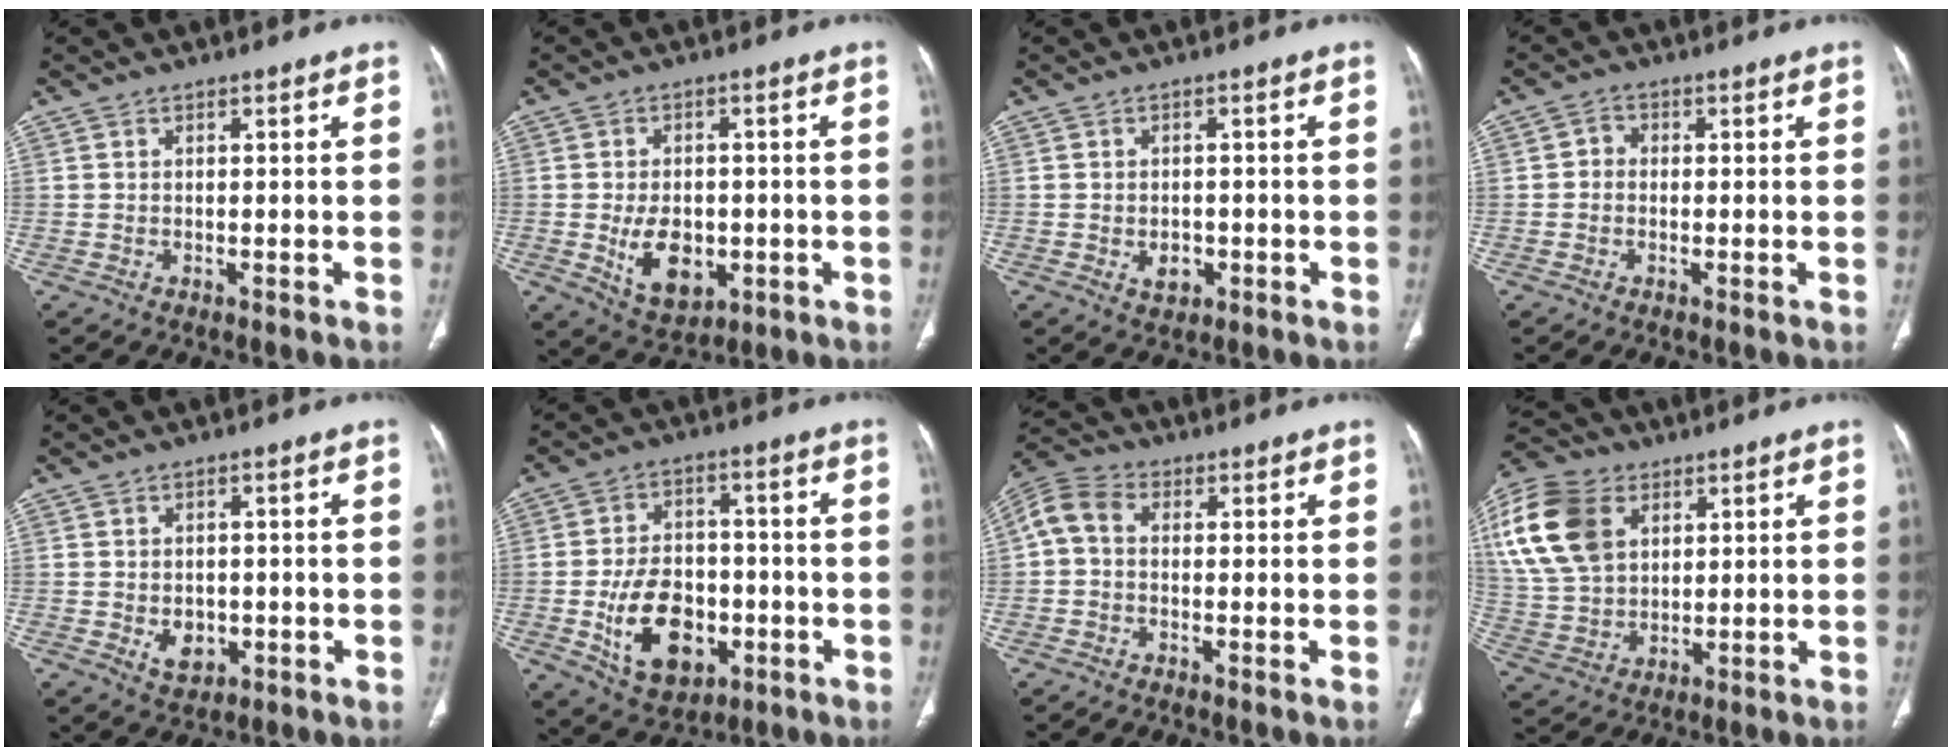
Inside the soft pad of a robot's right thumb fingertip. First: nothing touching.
{"total": 9.4, "force": [-1.9, 6.3, 6.8], "torque": [-0.088, -0.002, -0.015]}
{"total": 3.4, "force": [-1.0, 2.5, 2.1], "torque": [-0.021, 0.005, -0.008]}
{"total": 2.1, "force": [-0.4, 1.8, 0.9], "torque": [-0.003, 0.006, -0.014]}
{"total": 4.7, "force": [-1.1, 3.5, 2.9], "torque": [-0.029, 0.003, -0.006]}
{"total": 14.3, "force": [-3.9, 9.7, 9.8], "torque": [-0.135, 0.017, -0.053]}
{"total": 6.3, "force": [0.2, 4.4, 4.5], "torque": [-0.088, 0.018, -0.011]}
{"total": 17.7, "force": [6.1, 12.3, 11.1], "torque": [-0.226, -0.002, 0.120]}